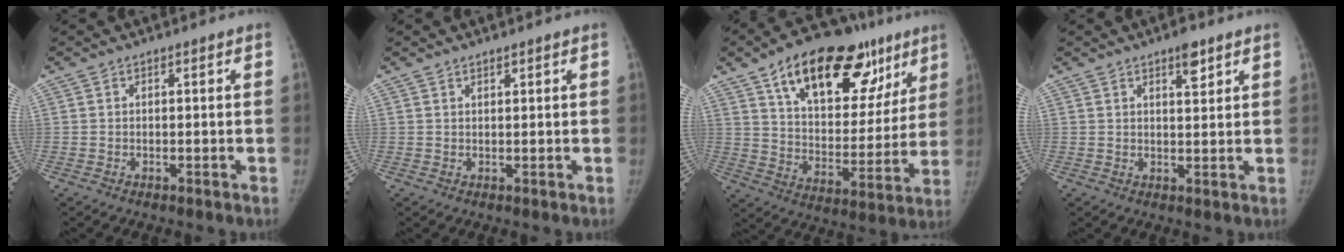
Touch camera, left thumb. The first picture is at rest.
{"total": 0.9, "force": [0.8, 0.2, 0.4], "torque": [-0.006, -0.005, 0.014]}
{"total": 28.0, "force": [15.6, 14.3, 18.3], "torque": [-0.231, -0.014, 0.245]}
{"total": 4.9, "force": [3.2, 1.8, 3.2], "torque": [-0.034, -0.019, 0.046]}